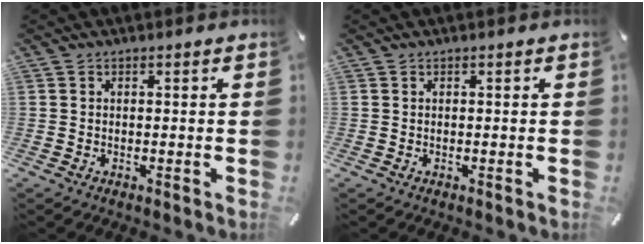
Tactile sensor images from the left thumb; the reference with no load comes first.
{"total": 0.0}